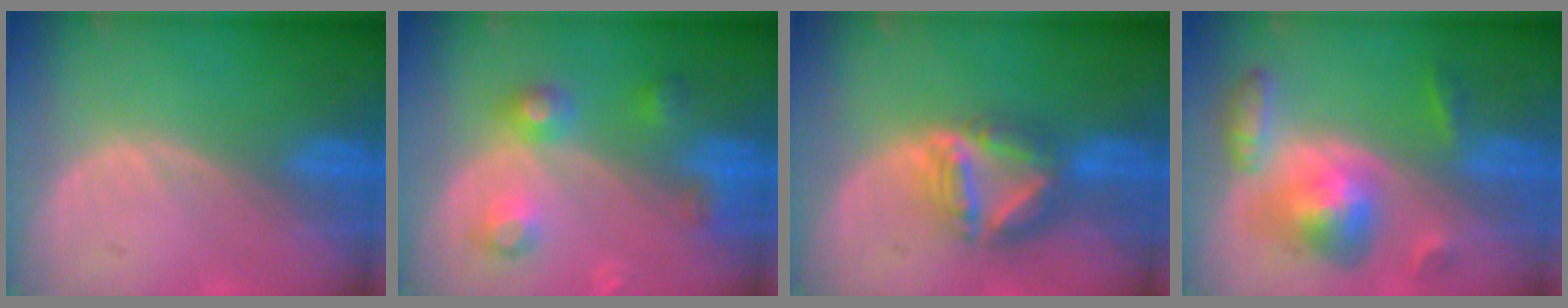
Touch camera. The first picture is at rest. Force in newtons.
{"total": 5.6, "press": 5.6, "slide": 0.4}
{"total": 7.7, "press": 6.7, "slide": 3.7}
{"total": 8.2, "press": 8.2, "slide": 0.5}